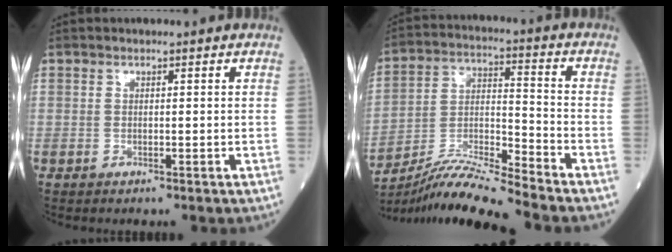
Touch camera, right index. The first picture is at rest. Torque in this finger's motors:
{"motor_torque": [0.21, -0.47, 0.37, 0.08]}